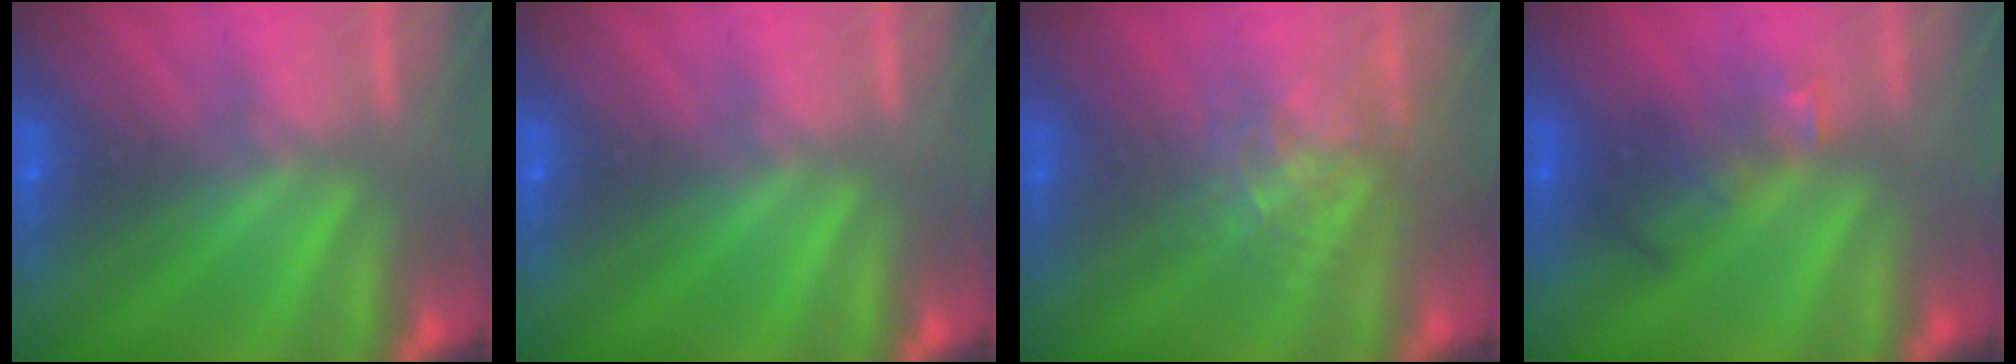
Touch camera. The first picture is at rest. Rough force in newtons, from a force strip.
{"total": 0.0}
{"total": 2.6}
{"total": 2.4}